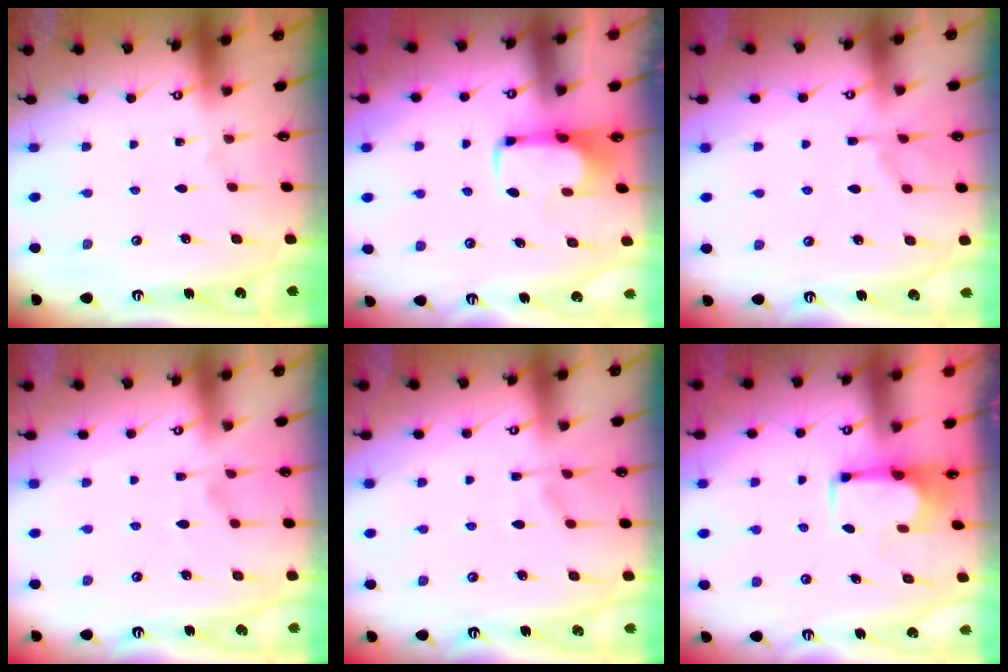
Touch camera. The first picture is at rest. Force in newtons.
{"total": 2.0, "press": 2.0, "slide": 0.4}
{"total": 1.7, "press": 0.7, "slide": 1.5}
{"total": 2.5, "press": 2.1, "slide": 1.3}
{"total": 1.3, "press": 0.0, "slide": 1.3}
{"total": 1.6, "press": 1.5, "slide": 0.6}